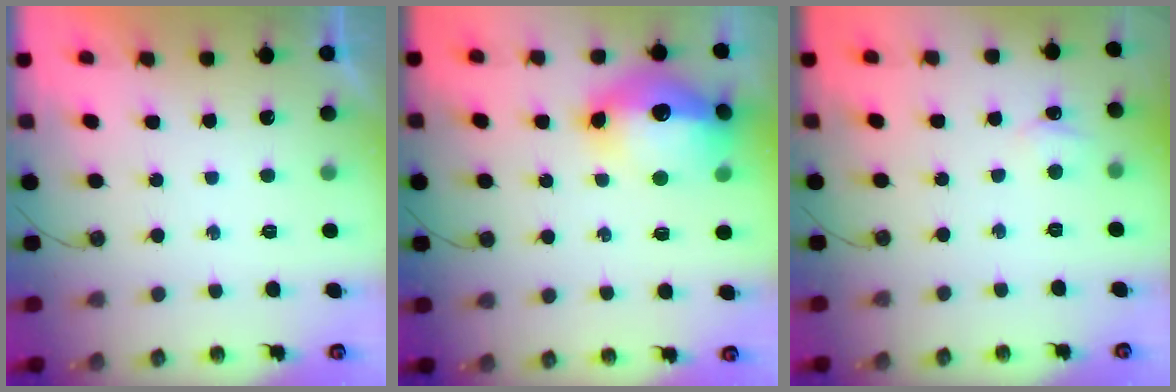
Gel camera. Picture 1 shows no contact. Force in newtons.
{"total": 18.2, "press": 18.1, "slide": 1.7}
{"total": 3.5, "press": 3.4, "slide": 0.6}